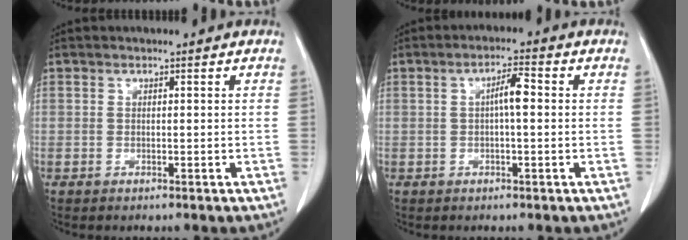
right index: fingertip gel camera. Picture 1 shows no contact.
{"total": 3.7, "force": [0.2, 0.6, 3.6], "torque": [-0.062, 0.009, 0.002]}